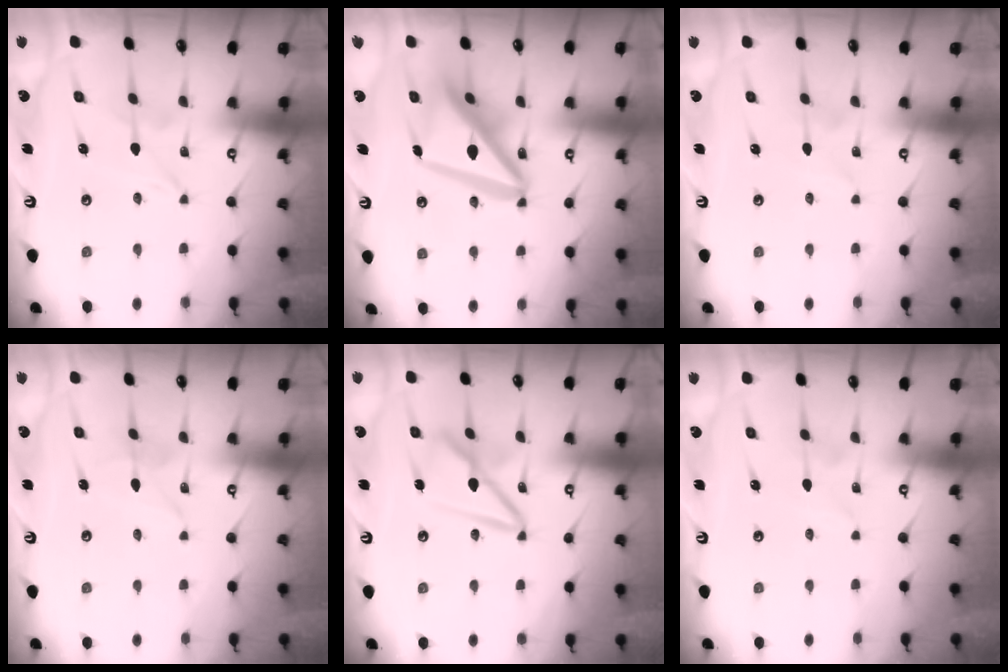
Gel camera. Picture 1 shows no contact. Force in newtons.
{"total": 16.4, "press": 16.3, "slide": 2.0}
{"total": 0.0}
{"total": 1.5, "press": 1.4, "slide": 0.2}
{"total": 11.2, "press": 11.2, "slide": 0.9}
{"total": 0.0}